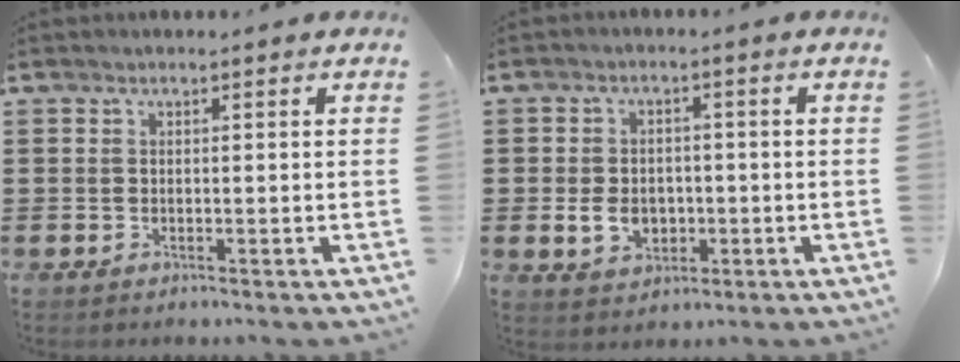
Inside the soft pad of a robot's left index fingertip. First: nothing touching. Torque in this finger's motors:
{"motor_torque": [0.86, 0.22, 0.27, 0.08]}